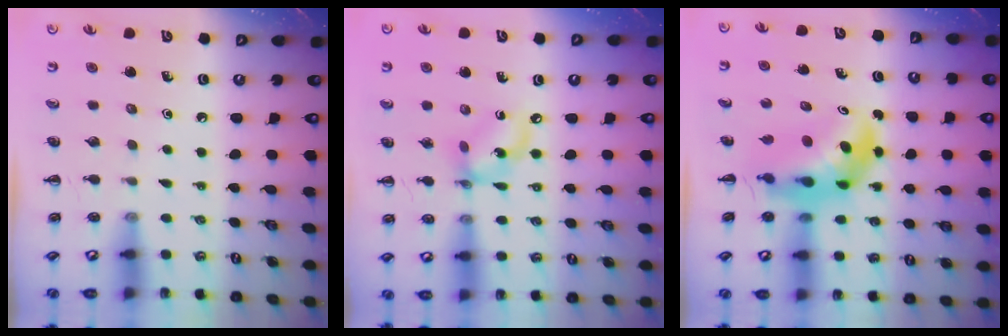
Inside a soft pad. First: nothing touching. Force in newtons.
{"total": 8.9, "press": 8.7, "slide": 2.2}
{"total": 7.0, "press": 6.8, "slide": 1.8}